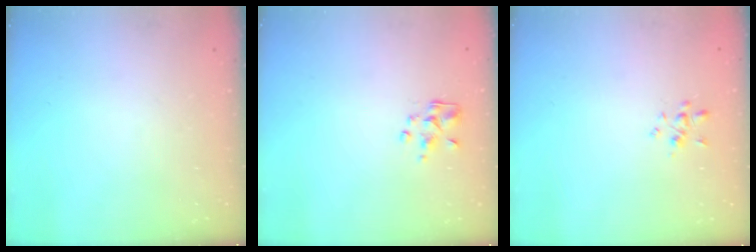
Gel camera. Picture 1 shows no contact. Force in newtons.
{"total": 2.4, "press": 2.3, "slide": 0.6}
{"total": 1.9, "press": 1.7, "slide": 0.7}